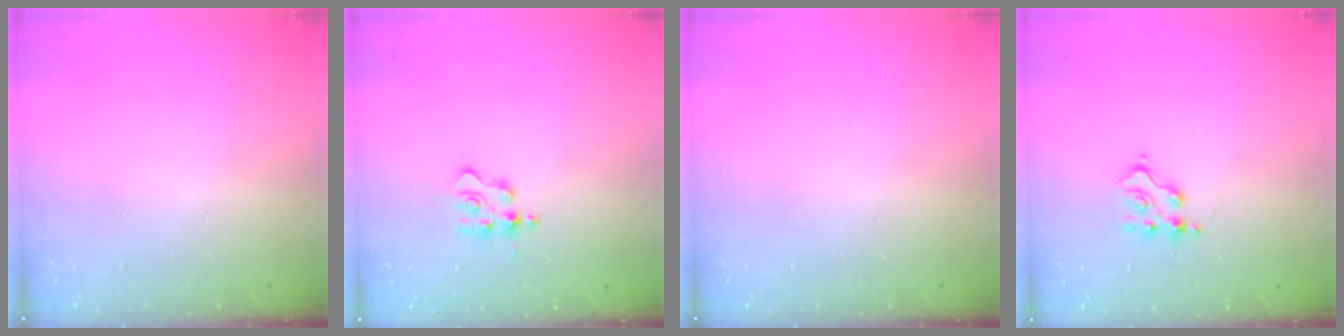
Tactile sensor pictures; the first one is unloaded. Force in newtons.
{"total": 3.2, "press": 3.2, "slide": 0.5}
{"total": 0.0}
{"total": 4.8, "press": 4.7, "slide": 0.5}